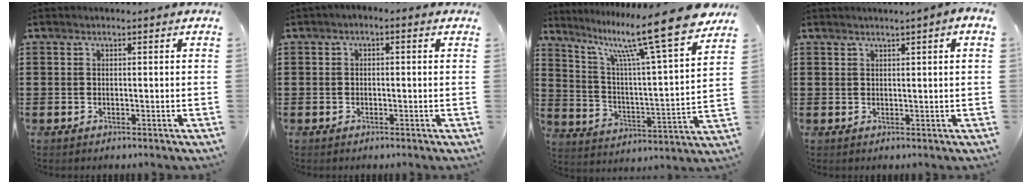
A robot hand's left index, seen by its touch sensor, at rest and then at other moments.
{"total": 1.0, "force": [-0.8, 0.5, 0.4], "torque": [-0.009, 0.002, -0.016]}
{"total": 14.5, "force": [11.4, 0.4, 8.8], "torque": [-0.175, -0.080, 0.181]}
{"total": 1.3, "force": [0.9, -0.4, 0.9], "torque": [-0.017, -0.003, 0.016]}